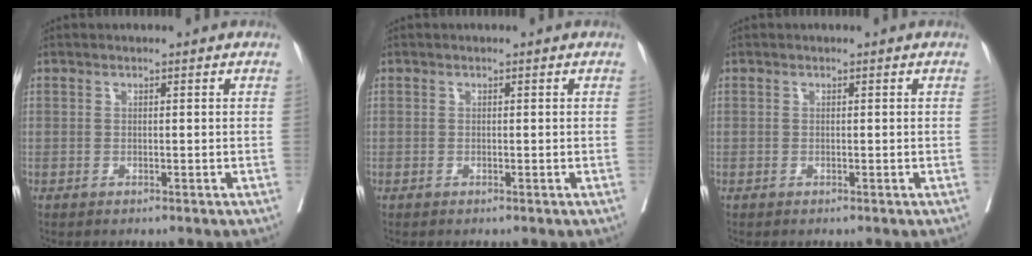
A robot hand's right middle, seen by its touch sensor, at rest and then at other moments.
{"total": 0.0}
{"total": 0.0}